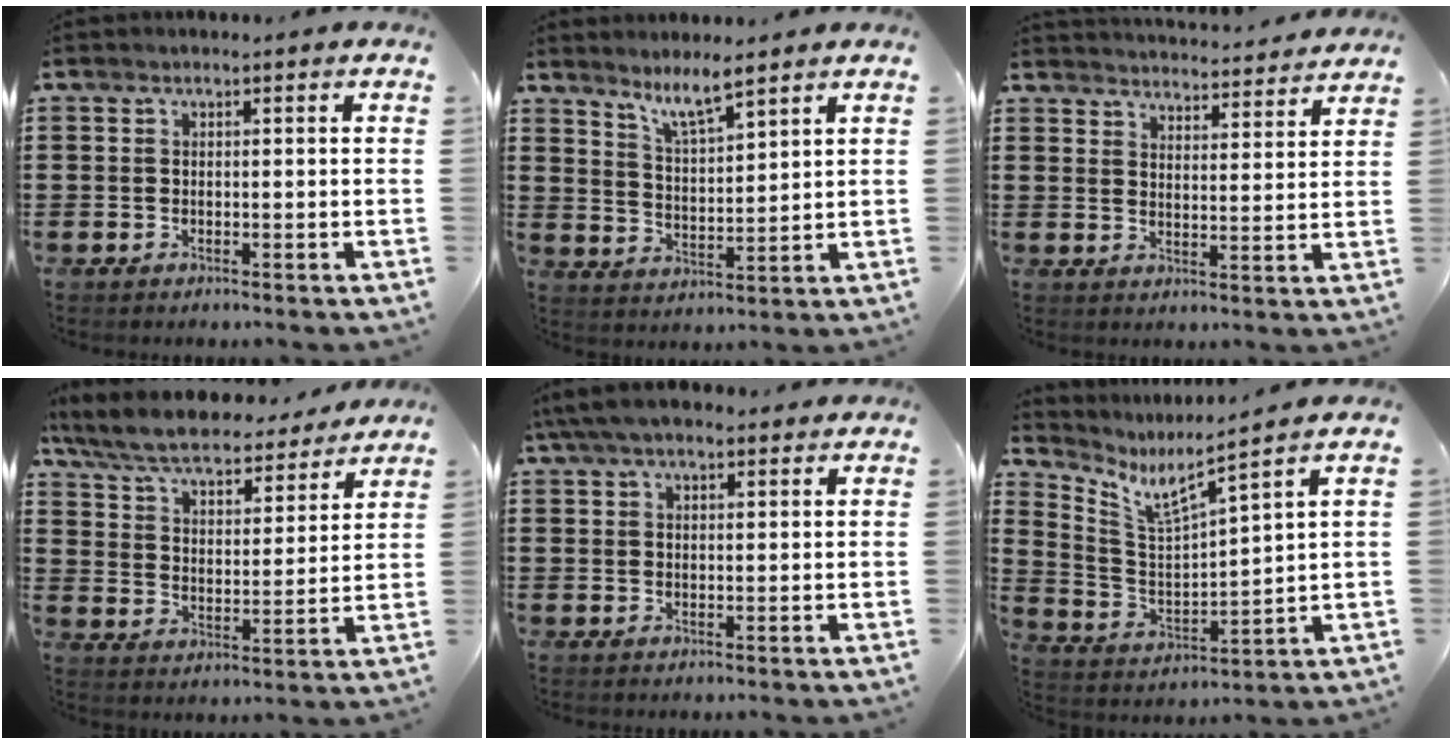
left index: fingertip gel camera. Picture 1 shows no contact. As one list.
[{"total": 5.6, "force": [4.7, 0.3, 3.0], "torque": [-0.074, -0.015, 0.083]}, {"total": 4.0, "force": [4.0, -0.3, -0.2], "torque": [-0.013, -0.028, 0.069]}, {"total": 7.5, "force": [6.8, 1.0, 3.0], "torque": [-0.088, -0.037, 0.116]}, {"total": 4.8, "force": [3.6, 1.4, 2.8], "torque": [-0.062, 0.001, 0.067]}, {"total": 5.1, "force": [4.0, 0.1, 3.1], "torque": [-0.085, -0.036, 0.057]}]